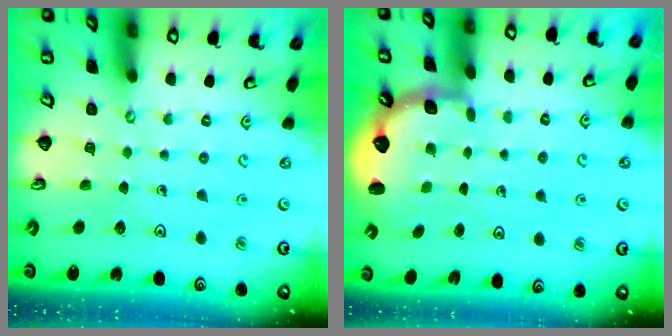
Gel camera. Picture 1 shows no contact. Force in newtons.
{"total": 2.5, "press": 2.2, "slide": 1.3}